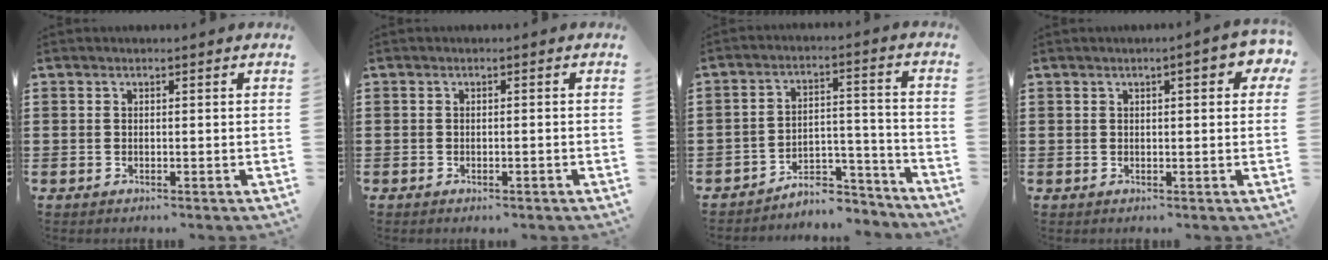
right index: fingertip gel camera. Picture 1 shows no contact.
{"total": 0.6, "force": [-0.5, 0.2, 0.3], "torque": [-0.009, -0.003, -0.010]}
{"total": 5.9, "force": [-5.3, 2.0, 1.5], "torque": [-0.023, 0.019, -0.104]}
{"total": 3.6, "force": [1.2, 0.9, 3.3], "torque": [-0.050, 0.001, 0.015]}